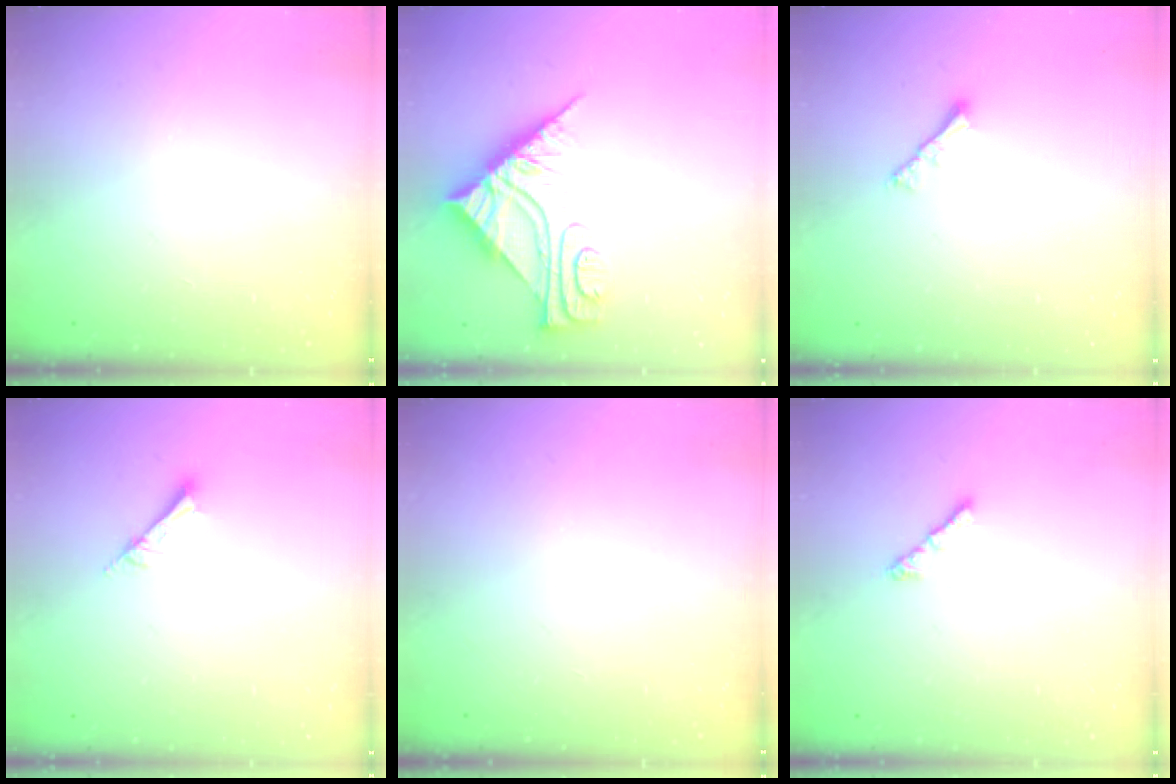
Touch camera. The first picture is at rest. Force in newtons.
{"total": 10.0, "press": 9.9, "slide": 0.9}
{"total": 2.6, "press": 2.5, "slide": 0.5}
{"total": 1.8, "press": 1.8, "slide": 0.0}
{"total": 0.0}
{"total": 2.4, "press": 2.3, "slide": 0.6}